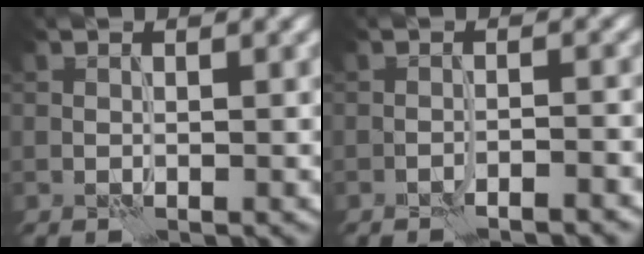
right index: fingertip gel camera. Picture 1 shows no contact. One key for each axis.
{"total": 2.2, "fx": -1.9, "fy": 0.2, "fz": 1.0, "tx": -0.015, "ty": 0.013, "tz": -0.032}